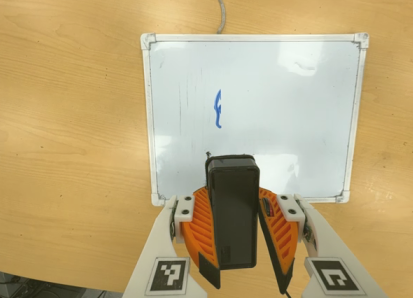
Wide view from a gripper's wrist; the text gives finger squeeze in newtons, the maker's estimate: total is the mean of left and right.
{"total": 9.1, "left": 9.5, "right": 8.7}